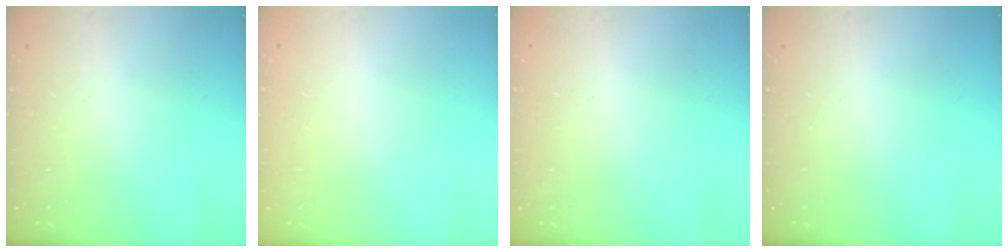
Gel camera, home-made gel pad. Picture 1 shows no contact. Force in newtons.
{"total": 0.0}
{"total": 0.0}
{"total": 0.0}